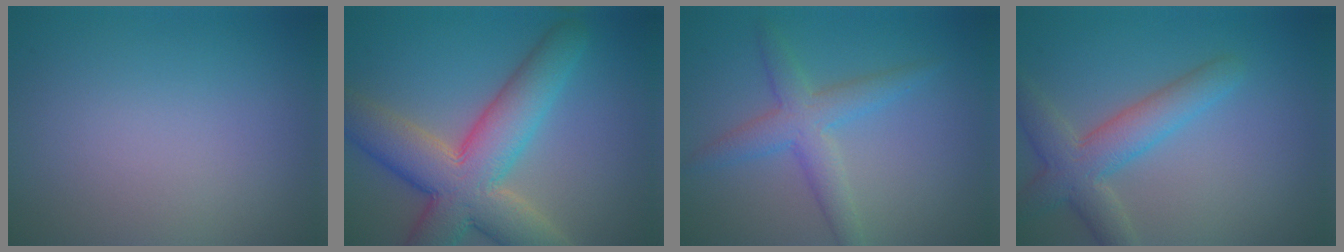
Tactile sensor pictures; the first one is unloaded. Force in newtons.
{"total": 9.5, "press": 9.5, "slide": 0.7}
{"total": 3.6, "press": 3.6, "slide": 0.1}
{"total": 4.7, "press": 4.7, "slide": 0.4}